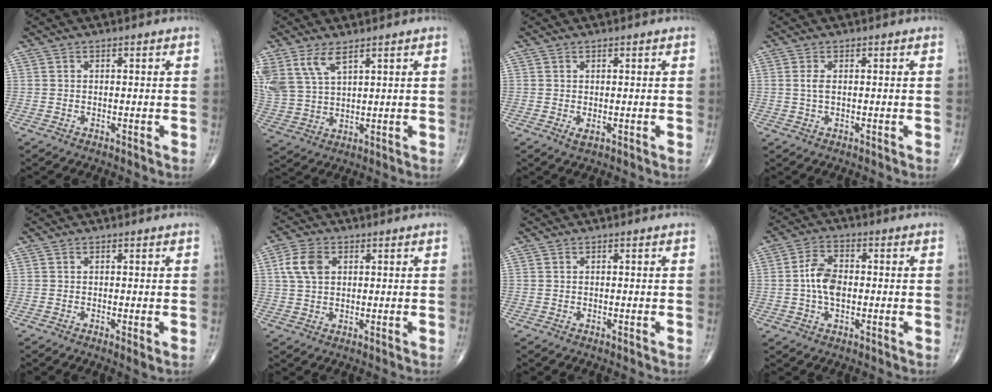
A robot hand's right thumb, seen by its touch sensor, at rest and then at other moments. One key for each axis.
{"total": 9.5, "fx": 5.6, "fy": 4.5, "fz": 6.2, "tx": -0.136, "ty": -0.013, "tz": 0.126}
{"total": 1.3, "fx": -0.1, "fy": 0.6, "fz": 1.1, "tx": -0.020, "ty": -0.005, "tz": 0.001}
{"total": 1.9, "fx": 0.3, "fy": 0.8, "fz": 1.7, "tx": -0.041, "ty": 0.001, "tz": 0.008}
{"total": 1.4, "fx": -0.1, "fy": 0.2, "fz": 1.3, "tx": -0.026, "ty": -0.007, "tz": -0.001}
{"total": 6.1, "fx": 1.7, "fy": 4.1, "fz": 4.2, "tx": -0.082, "ty": 0.004, "tz": 0.031}
{"total": 0.0}
{"total": 6.7, "fx": -0.2, "fy": 4.0, "fz": 5.4, "tx": -0.102, "ty": 0.011, "tz": -0.009}